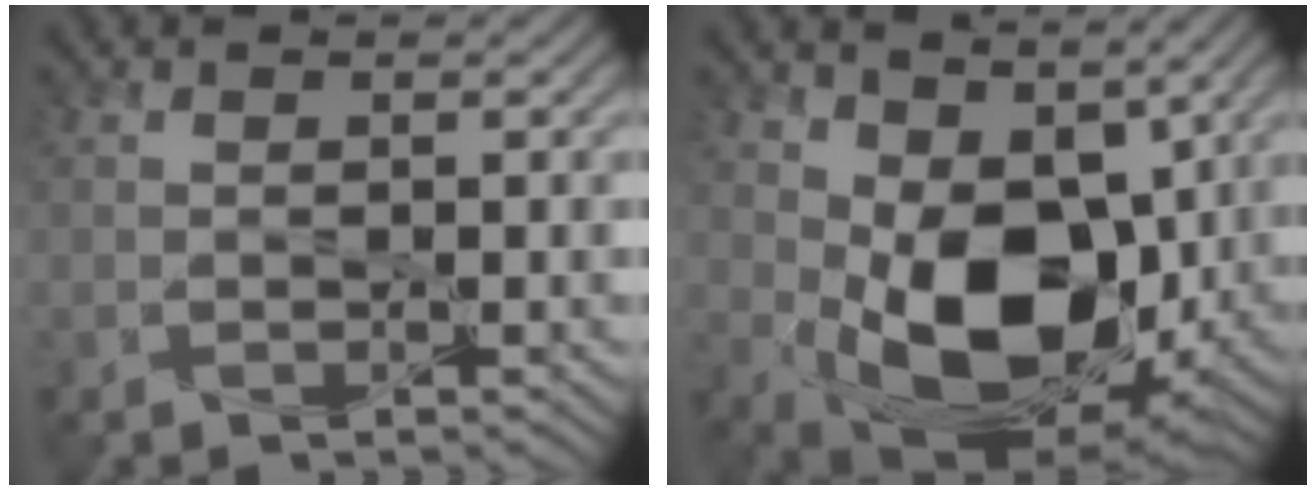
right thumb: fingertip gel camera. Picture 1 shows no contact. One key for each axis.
{"total": 14.1, "fx": 1.0, "fy": 8.9, "fz": 10.9, "tx": -0.214, "ty": -0.031, "tz": 0.027}